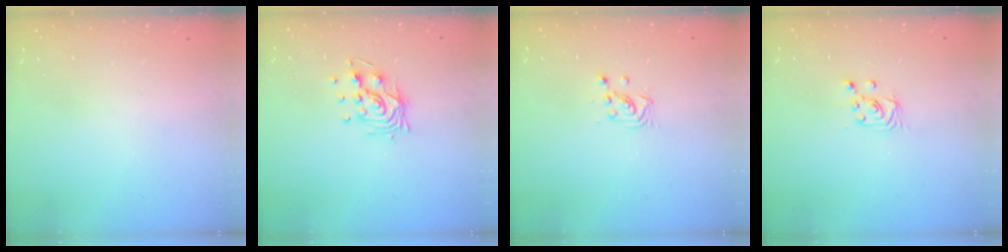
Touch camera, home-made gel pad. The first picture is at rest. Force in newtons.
{"total": 8.9, "press": 8.9, "slide": 0.7}
{"total": 3.0, "press": 2.9, "slide": 0.5}
{"total": 3.0, "press": 3.0, "slide": 0.3}